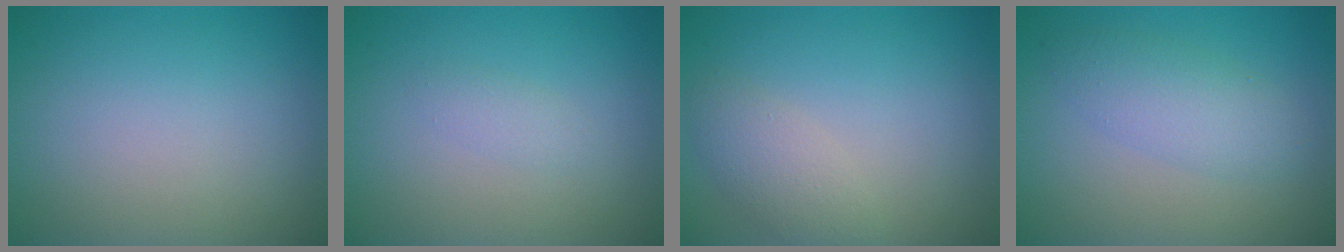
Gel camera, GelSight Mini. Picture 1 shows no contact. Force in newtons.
{"total": 1.0, "press": 1.0, "slide": 0.1}
{"total": 2.4, "press": 2.4, "slide": 0.2}
{"total": 3.2, "press": 3.2, "slide": 0.1}